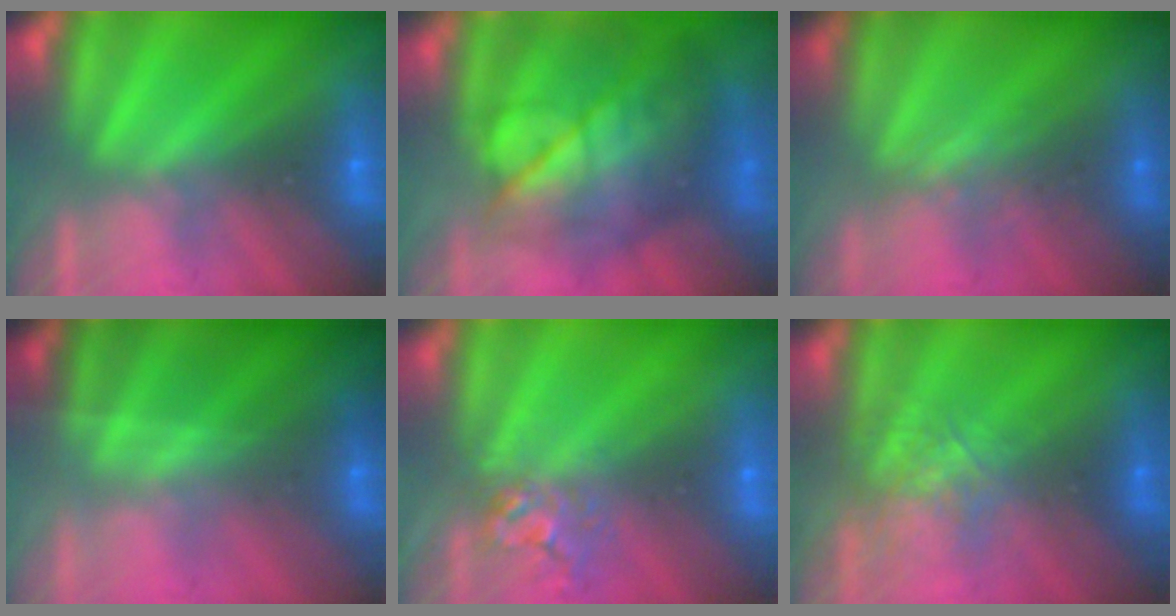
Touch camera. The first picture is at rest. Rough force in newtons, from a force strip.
{"total": 7.6}
{"total": 2.5}
{"total": 1.6}
{"total": 2.7}
{"total": 2.7}